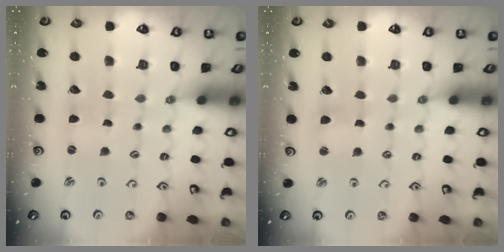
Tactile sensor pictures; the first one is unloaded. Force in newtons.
{"total": 2.1, "press": 2.1, "slide": 0.3}